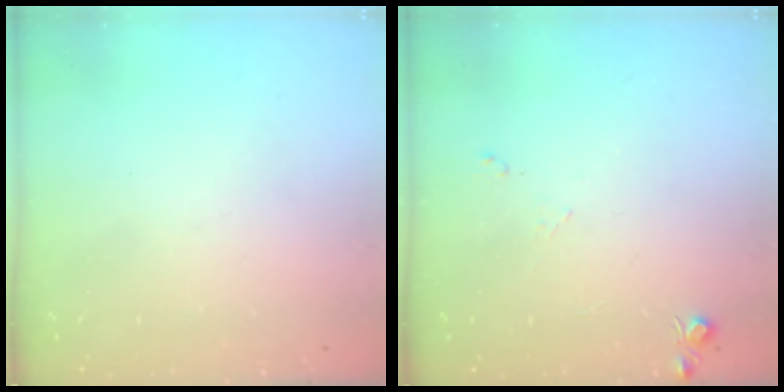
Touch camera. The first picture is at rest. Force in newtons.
{"total": 5.7, "press": 5.6, "slide": 0.8}